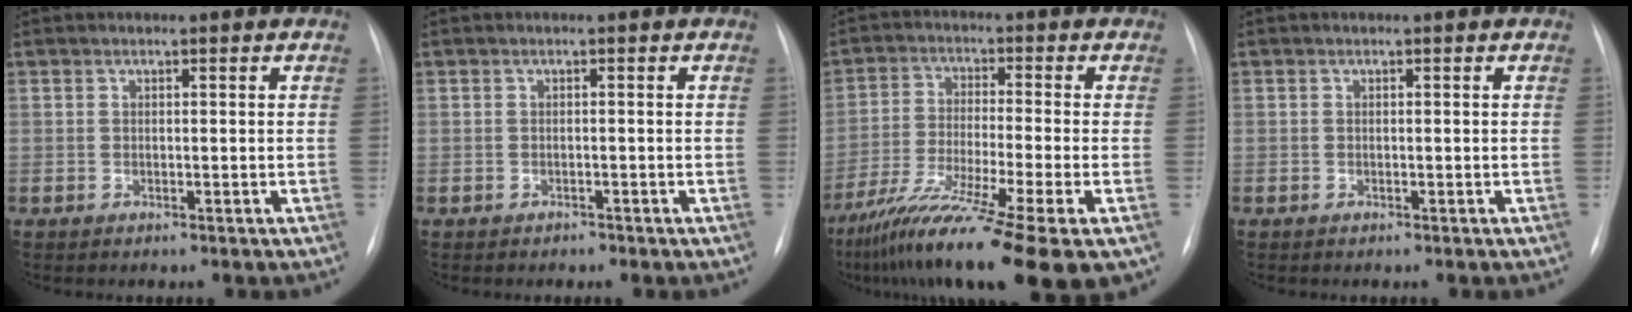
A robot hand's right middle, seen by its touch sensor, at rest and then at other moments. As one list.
[{"total": 0.6, "force": [-0.6, 0.3, 0.0], "torque": [-0.006, -0.001, -0.010]}, {"total": 17.2, "force": [-11.1, 0.4, 13.2], "torque": [-0.218, -0.050, -0.187]}, {"total": 0.0}]